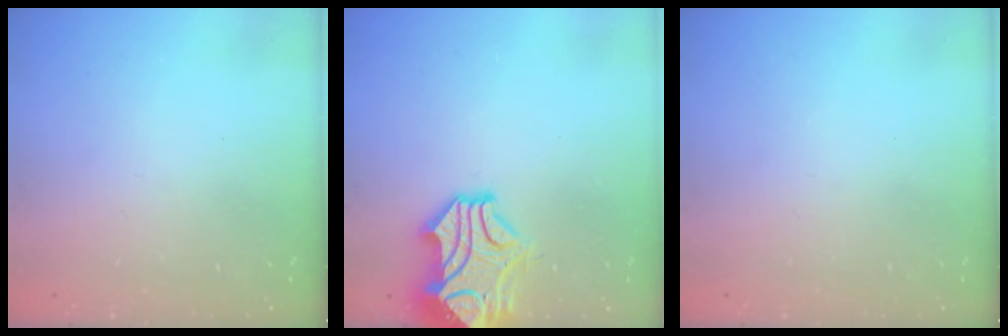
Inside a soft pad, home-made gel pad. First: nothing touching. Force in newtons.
{"total": 5.7, "press": 5.6, "slide": 1.2}
{"total": 0.0}